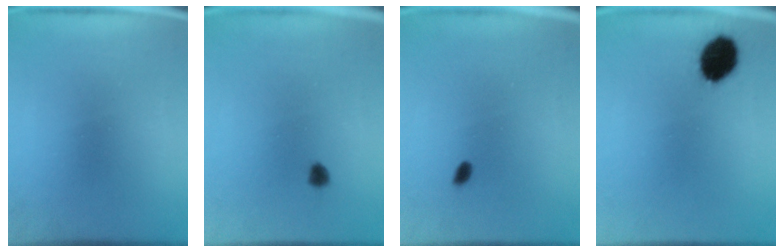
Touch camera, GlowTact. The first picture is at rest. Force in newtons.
{"total": 1.7}
{"total": 1.3}
{"total": 8.6}